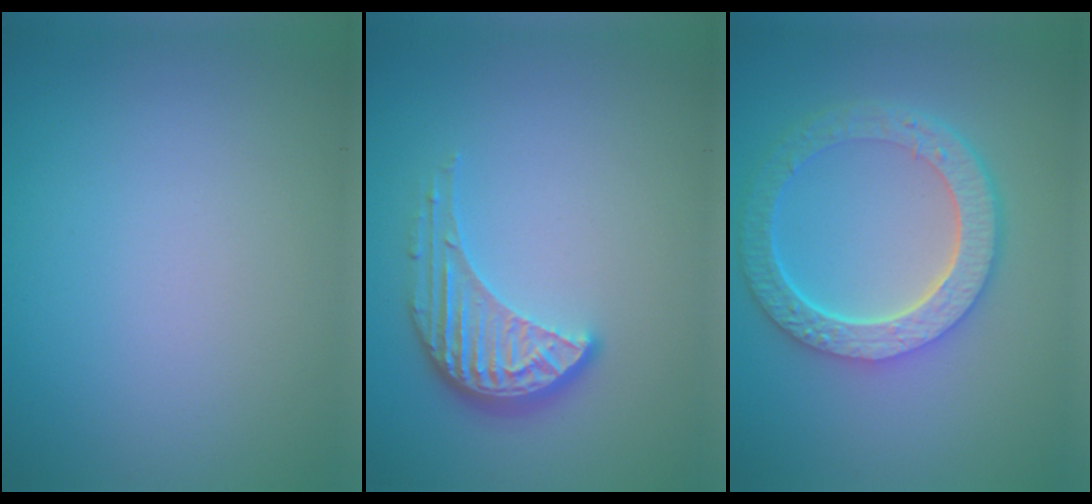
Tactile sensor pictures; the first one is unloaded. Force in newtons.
{"total": 4.1, "press": 3.1, "slide": 2.7}
{"total": 6.2, "press": 4.7, "slide": 4.1}